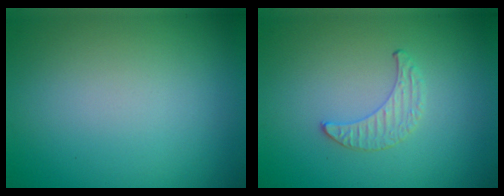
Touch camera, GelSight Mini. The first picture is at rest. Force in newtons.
{"total": 0.8, "press": 0.8, "slide": 0.2}